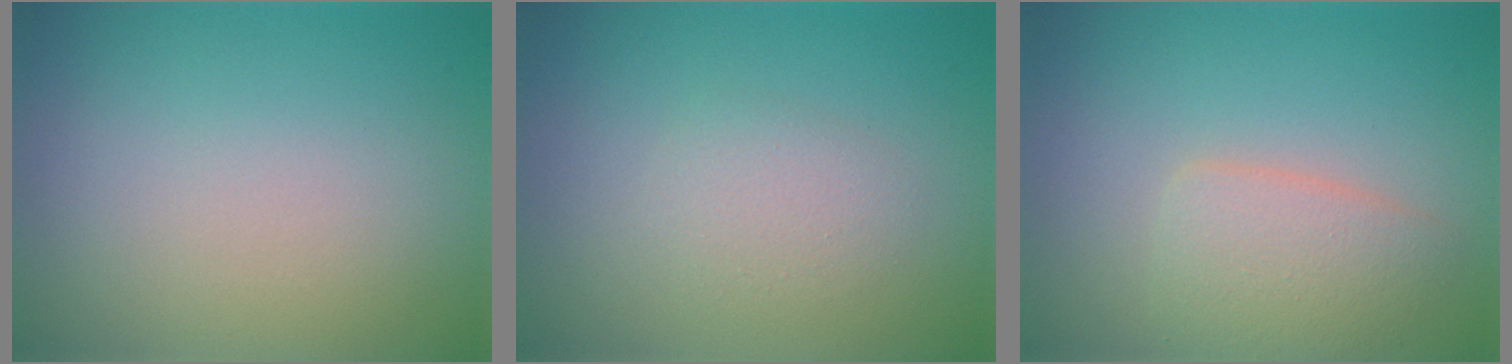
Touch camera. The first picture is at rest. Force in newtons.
{"total": 1.9, "press": 1.9, "slide": 0.0}
{"total": 3.2, "press": 3.1, "slide": 0.2}